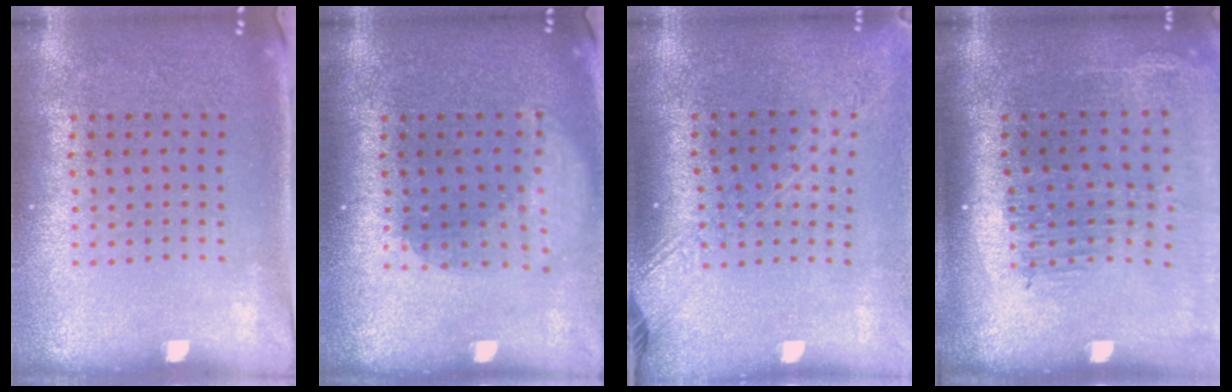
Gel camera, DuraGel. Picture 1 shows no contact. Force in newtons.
{"total": 1.6, "press": 1.2, "slide": 1.0}
{"total": 2.1, "press": 1.6, "slide": 1.4}
{"total": 2.3, "press": 1.8, "slide": 1.3}